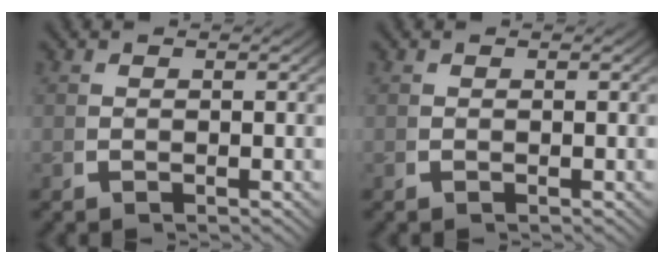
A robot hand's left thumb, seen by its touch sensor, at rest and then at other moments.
{"total": 0.0}